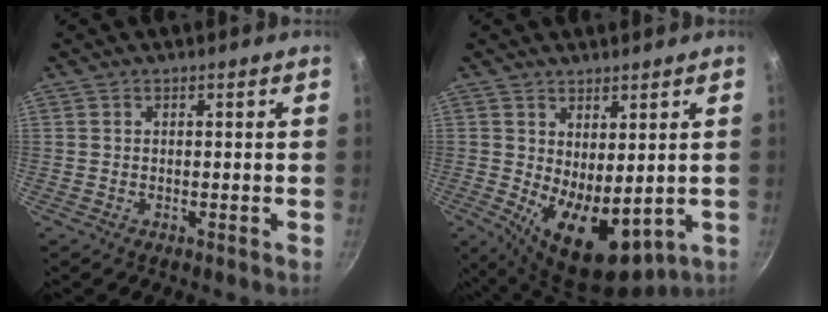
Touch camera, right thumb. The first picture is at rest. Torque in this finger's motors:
{"motor_torque": [-0.10, 1.04, 0.36, -0.34, 0.16]}